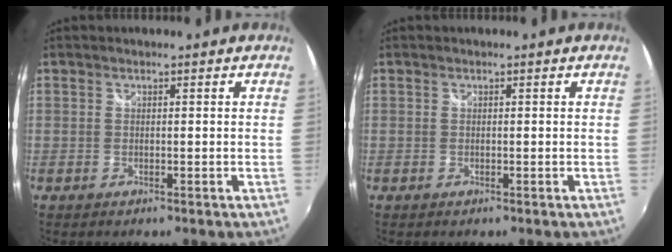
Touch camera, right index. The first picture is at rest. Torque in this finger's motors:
{"motor_torque": [0.00, 0.00, 0.00, 0.00]}